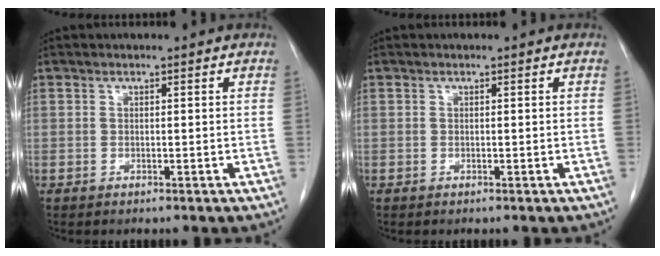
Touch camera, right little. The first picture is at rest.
{"total": 0.0}